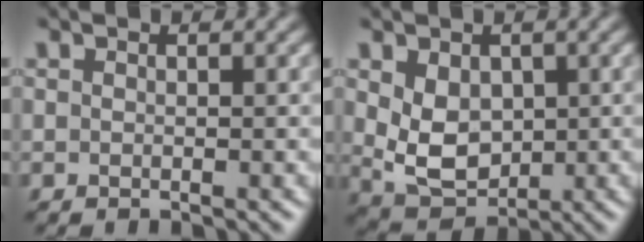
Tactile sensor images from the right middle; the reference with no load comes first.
{"total": 4.9, "force": [0.5, 3.6, 3.3], "torque": [-0.067, -0.008, 0.018]}